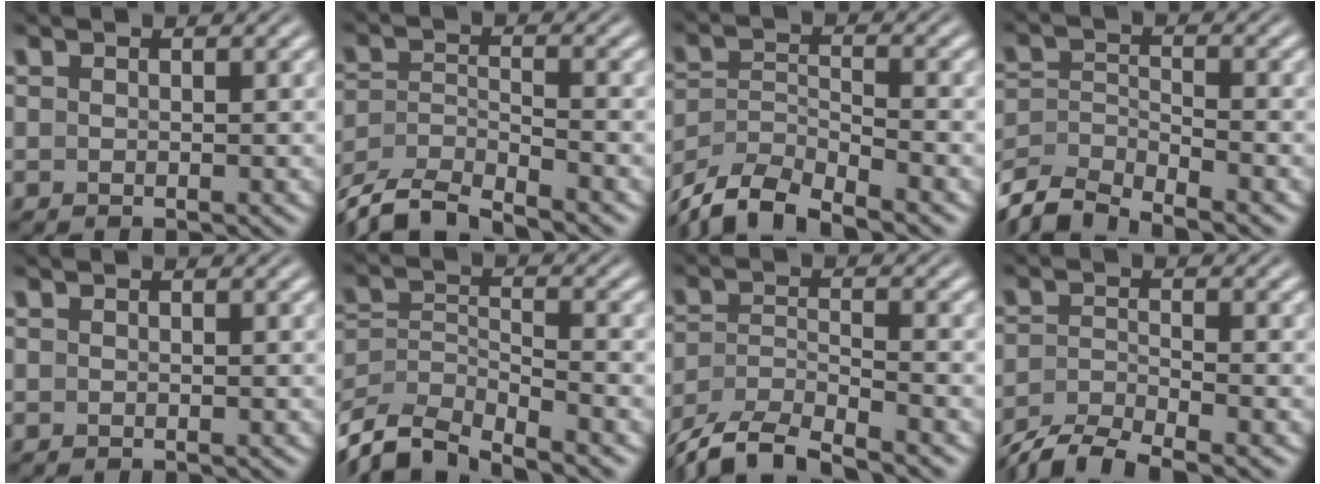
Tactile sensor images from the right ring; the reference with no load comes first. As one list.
[{"total": 7.6, "force": [-6.0, 3.8, 2.7], "torque": [-0.067, -0.031, -0.091]}, {"total": 8.5, "force": [-5.6, 5.0, 3.9], "torque": [-0.088, -0.037, -0.082]}, {"total": 6.8, "force": [-4.6, 4.0, 3.0], "torque": [-0.079, -0.044, -0.064]}, {"total": 0.0}, {"total": 8.2, "force": [-5.0, 5.0, 4.2], "torque": [-0.101, -0.051, -0.063]}, {"total": 8.6, "force": [-6.5, 4.7, 3.0], "torque": [-0.070, -0.028, -0.103]}, {"total": 5.5, "force": [-4.6, 1.8, 2.3], "torque": [-0.041, -0.013, -0.072]}]